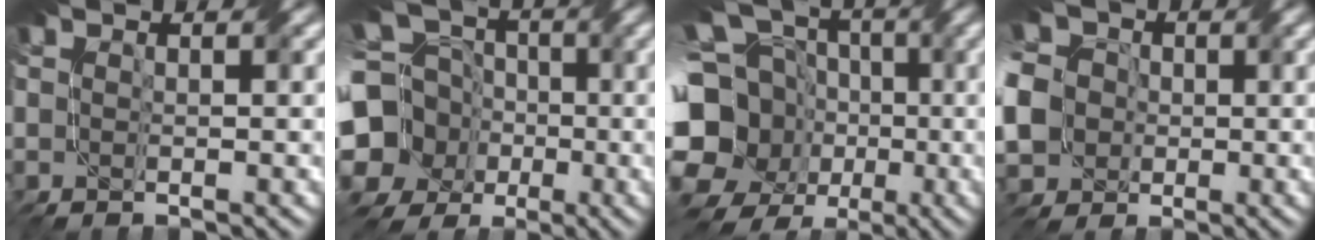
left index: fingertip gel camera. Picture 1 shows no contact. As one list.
[{"total": 14.7, "force": [-1.8, 13.5, 5.5], "torque": [-0.170, 0.000, -0.066]}, {"total": 17.7, "force": [-2.1, 15.8, 7.7], "torque": [-0.198, 0.009, -0.066]}, {"total": 10.6, "force": [-1.0, 9.4, 4.8], "torque": [-0.130, -0.005, -0.044]}]